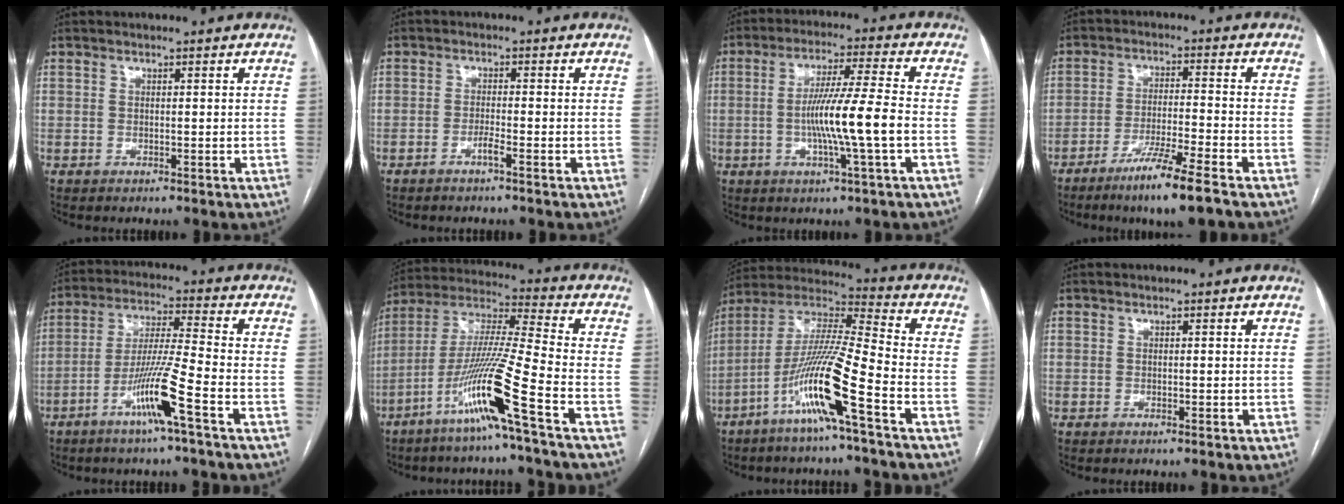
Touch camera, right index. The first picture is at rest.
{"total": 1.6, "force": [-1.1, -0.2, 1.2], "torque": [-0.023, 0.001, -0.022]}
{"total": 10.6, "force": [-2.0, -0.8, 10.4], "torque": [-0.189, -0.003, -0.040]}
{"total": 8.7, "force": [-6.0, -0.8, 6.3], "torque": [-0.113, -0.026, -0.111]}
{"total": 10.3, "force": [-5.2, -1.1, 8.9], "torque": [-0.174, -0.007, -0.103]}
{"total": 15.4, "force": [-7.7, -1.9, 13.2], "torque": [-0.269, -0.020, -0.151]}
{"total": 14.7, "force": [-6.9, -0.8, 12.9], "torque": [-0.261, -0.008, -0.138]}
{"total": 0.0}